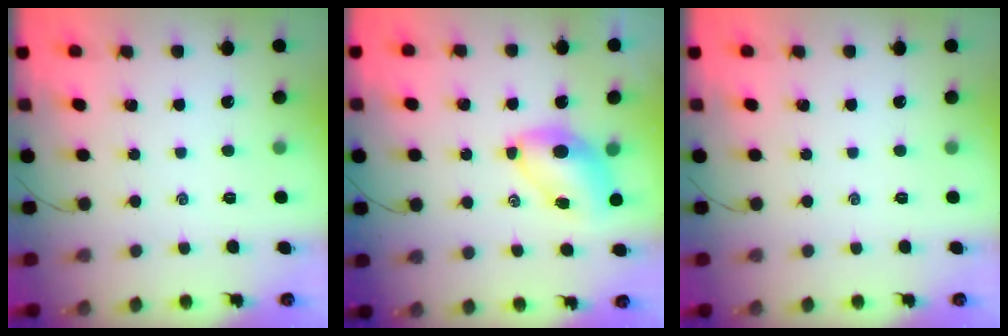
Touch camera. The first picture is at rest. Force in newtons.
{"total": 7.2, "press": 7.1, "slide": 1.0}
{"total": 0.0}